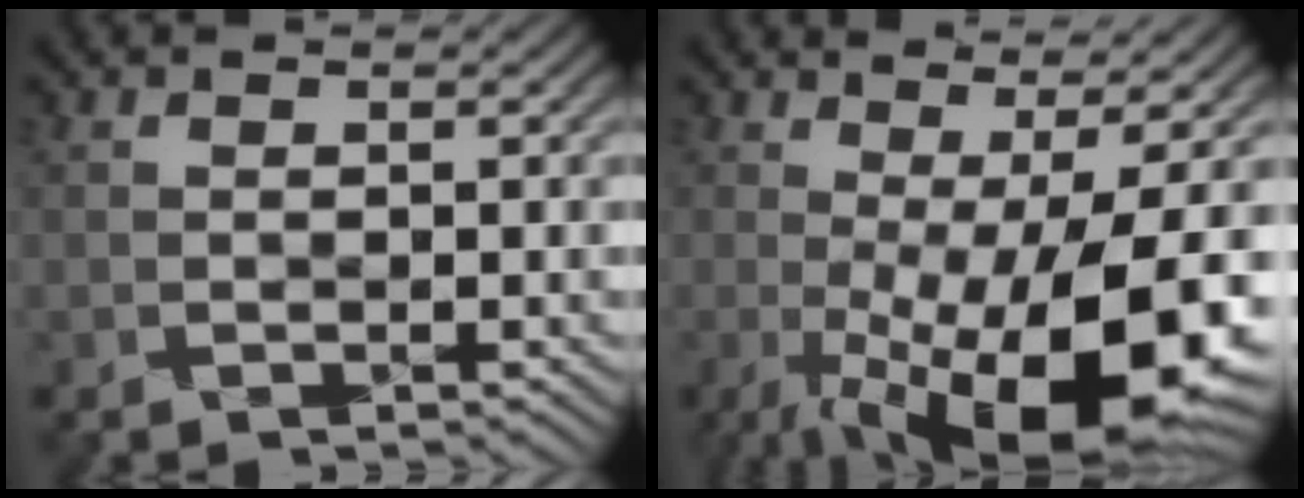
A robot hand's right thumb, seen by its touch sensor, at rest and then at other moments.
{"total": 15.6, "force": [-4.0, 4.5, 14.4], "torque": [-0.226, -0.010, -0.058]}